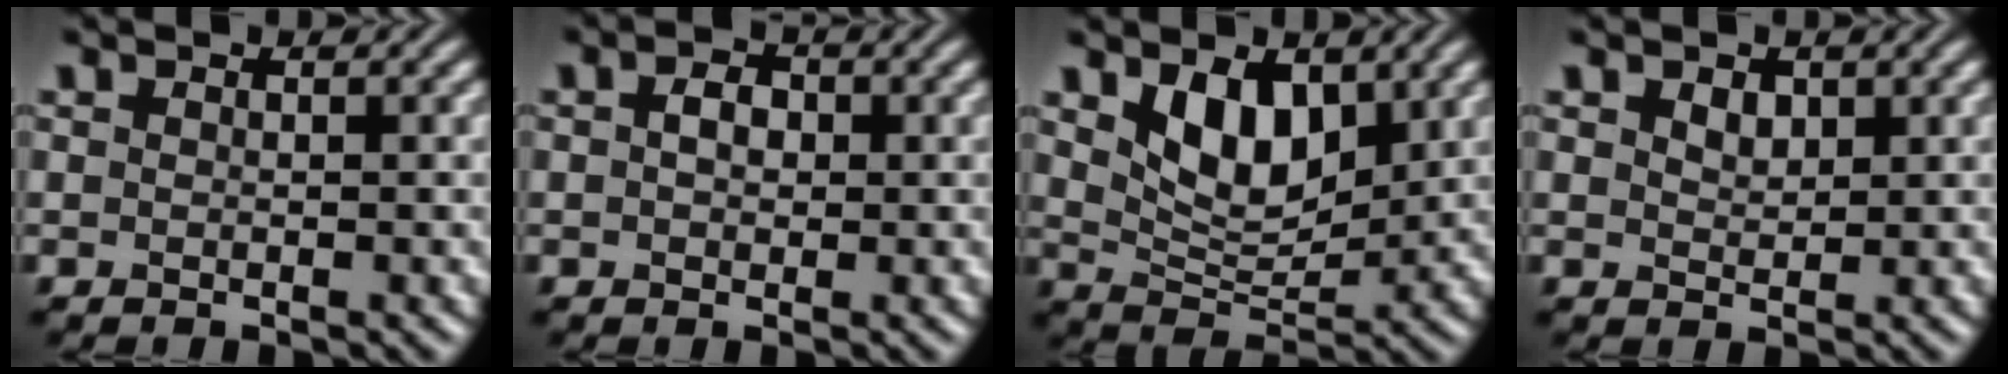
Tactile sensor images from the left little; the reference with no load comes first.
{"total": 2.0, "force": [0.2, 1.4, 1.4], "torque": [-0.024, 0.002, 0.000]}
{"total": 5.0, "force": [2.2, 2.8, 3.4], "torque": [-0.071, -0.013, 0.039]}
{"total": 1.4, "force": [0.8, 0.8, 0.7], "torque": [-0.013, 0.000, 0.017]}